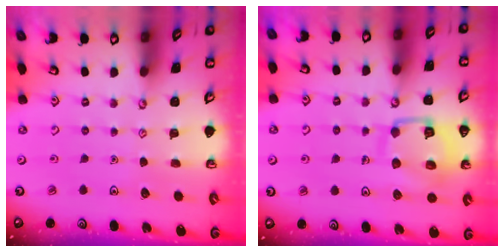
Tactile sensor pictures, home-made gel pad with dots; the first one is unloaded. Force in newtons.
{"total": 13.2, "press": 13.1, "slide": 1.4}